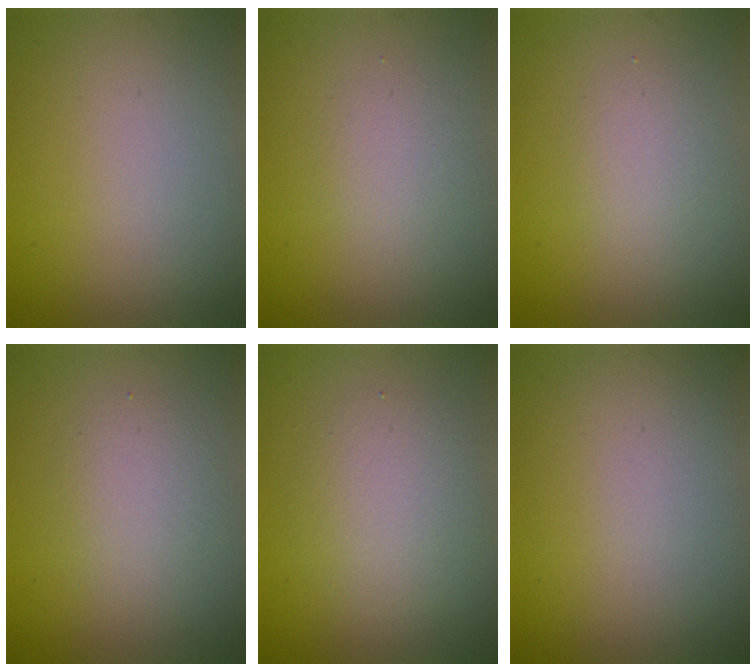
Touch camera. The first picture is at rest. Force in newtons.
{"total": 1.6, "press": 1.6, "slide": 0.0}
{"total": 1.8, "press": 1.8, "slide": 0.1}
{"total": 2.5, "press": 2.5, "slide": 0.3}
{"total": 3.5, "press": 3.5, "slide": 0.3}
{"total": 0.0}